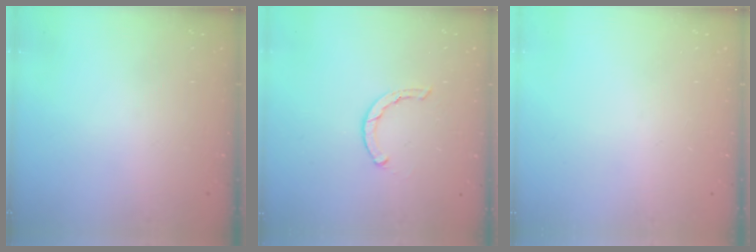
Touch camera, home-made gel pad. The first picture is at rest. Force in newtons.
{"total": 1.7, "press": 1.6, "slide": 0.3}
{"total": 0.0}